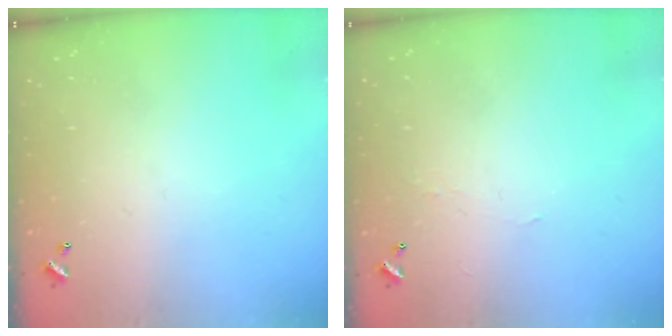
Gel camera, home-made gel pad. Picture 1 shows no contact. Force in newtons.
{"total": 1.2, "press": 1.1, "slide": 0.3}